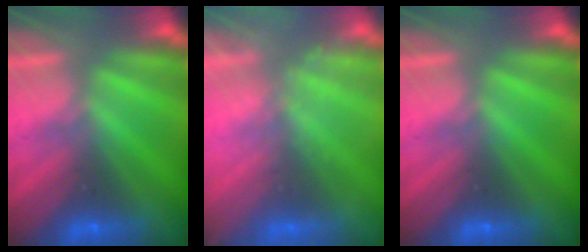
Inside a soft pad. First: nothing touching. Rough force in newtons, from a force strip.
{"total": 2.4}
{"total": 0.0}